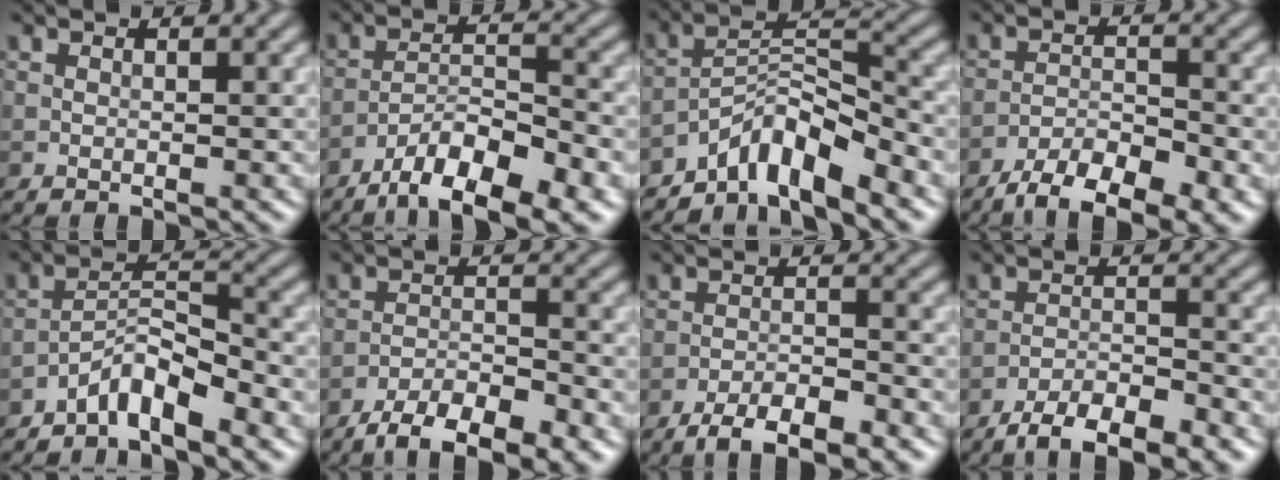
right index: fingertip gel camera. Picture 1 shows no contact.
{"total": 8.3, "force": [-5.7, 2.3, 5.6], "torque": [-0.087, 0.006, -0.098]}
{"total": 5.9, "force": [-4.7, 1.5, 3.2], "torque": [-0.047, 0.010, -0.090]}
{"total": 6.2, "force": [-4.4, 1.9, 3.8], "torque": [-0.063, 0.001, -0.076]}
{"total": 4.0, "force": [-3.1, 0.8, 2.3], "torque": [-0.043, 0.017, -0.064]}
{"total": 5.7, "force": [-4.3, 1.5, 3.4], "torque": [-0.057, 0.003, -0.076]}
{"total": 4.3, "force": [-3.4, 0.9, 2.6], "torque": [-0.048, 0.005, -0.061]}
{"total": 5.0, "force": [-4.0, 1.1, 2.9], "torque": [-0.050, 0.004, -0.072]}